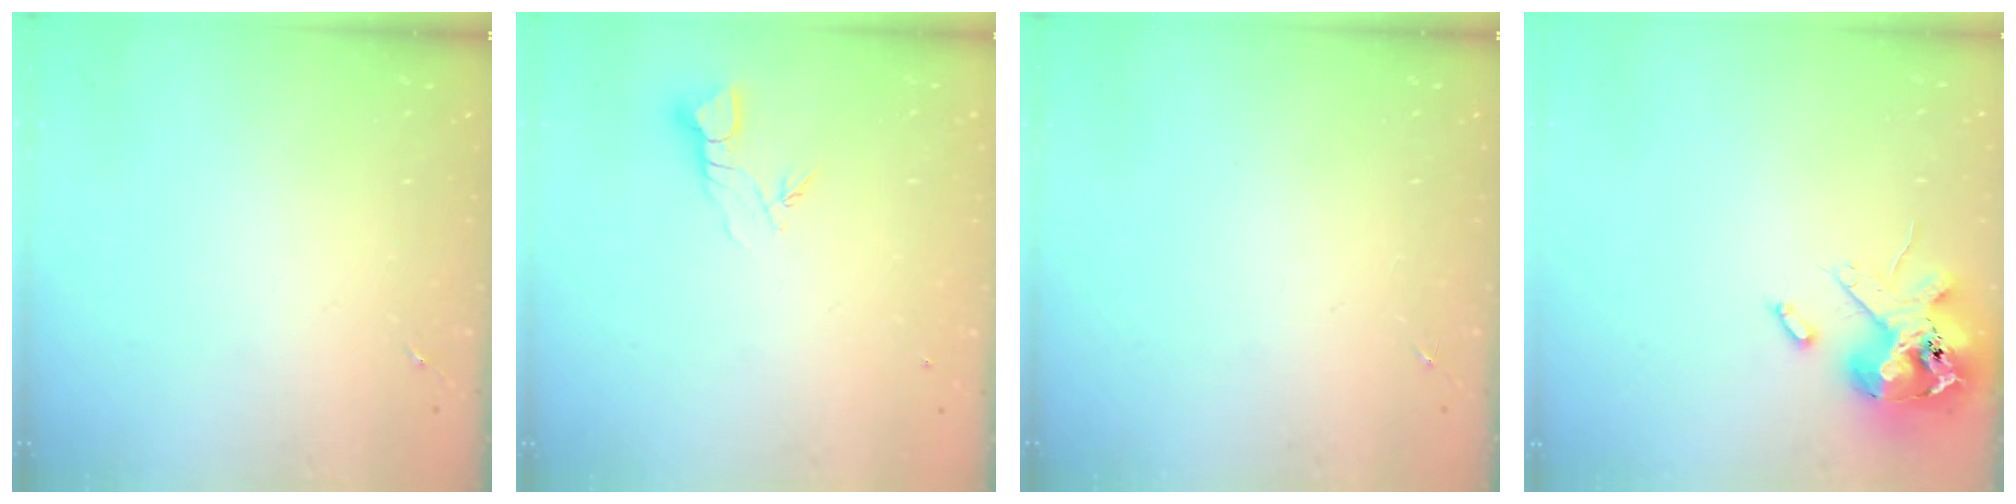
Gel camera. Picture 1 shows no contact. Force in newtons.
{"total": 3.9, "press": 3.9, "slide": 0.2}
{"total": 0.0}
{"total": 14.2, "press": 14.0, "slide": 2.4}